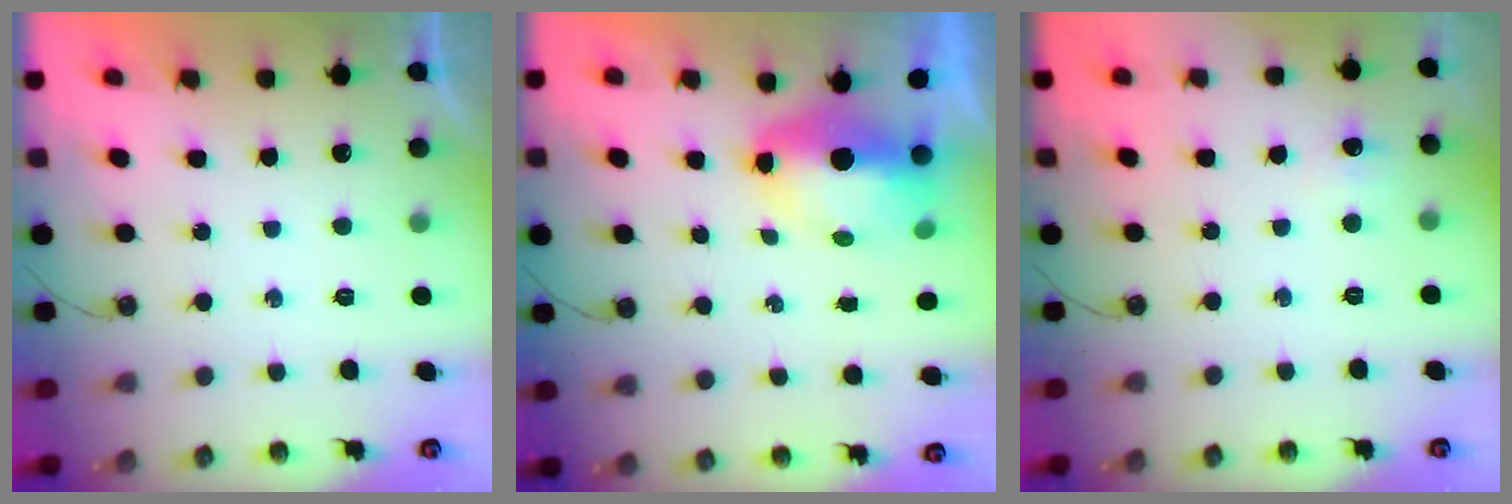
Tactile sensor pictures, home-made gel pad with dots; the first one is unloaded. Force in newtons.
{"total": 8.0, "press": 7.8, "slide": 1.5}
{"total": 3.9, "press": 3.8, "slide": 0.6}